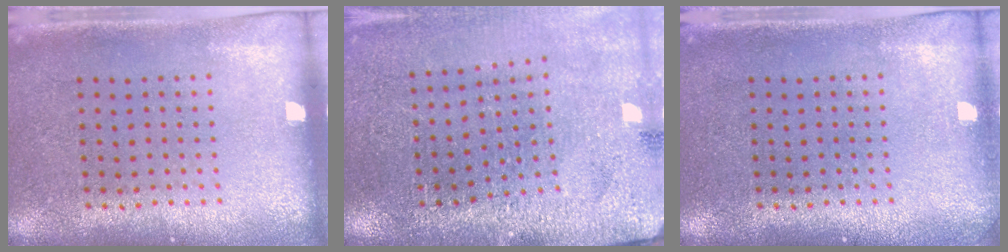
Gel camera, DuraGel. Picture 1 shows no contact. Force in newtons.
{"total": 3.0, "press": 3.0, "slide": 0.4}
{"total": 0.7, "press": 0.7, "slide": 0.0}